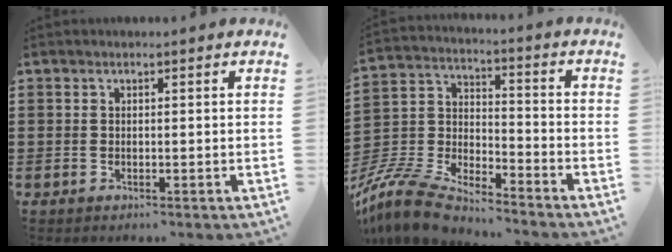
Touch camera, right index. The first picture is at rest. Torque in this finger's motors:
{"motor_torque": [-1.05, 1.01, -1.05, -0.21]}